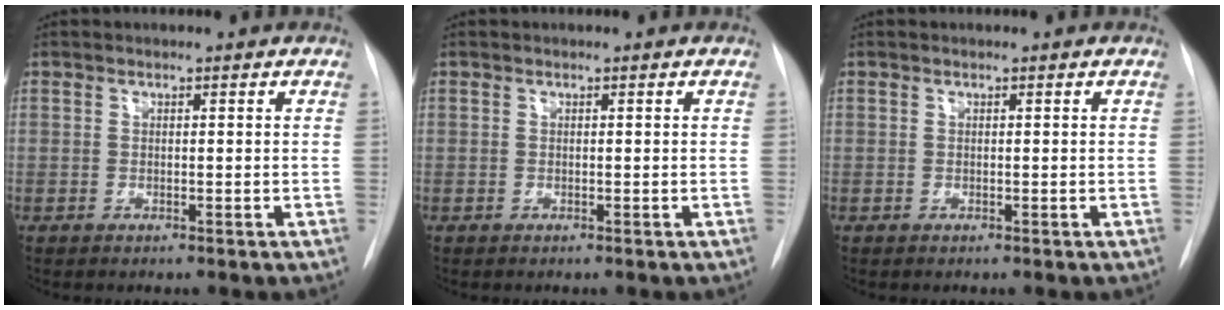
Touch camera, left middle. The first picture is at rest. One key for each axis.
{"total": 0.0}
{"total": 0.0}